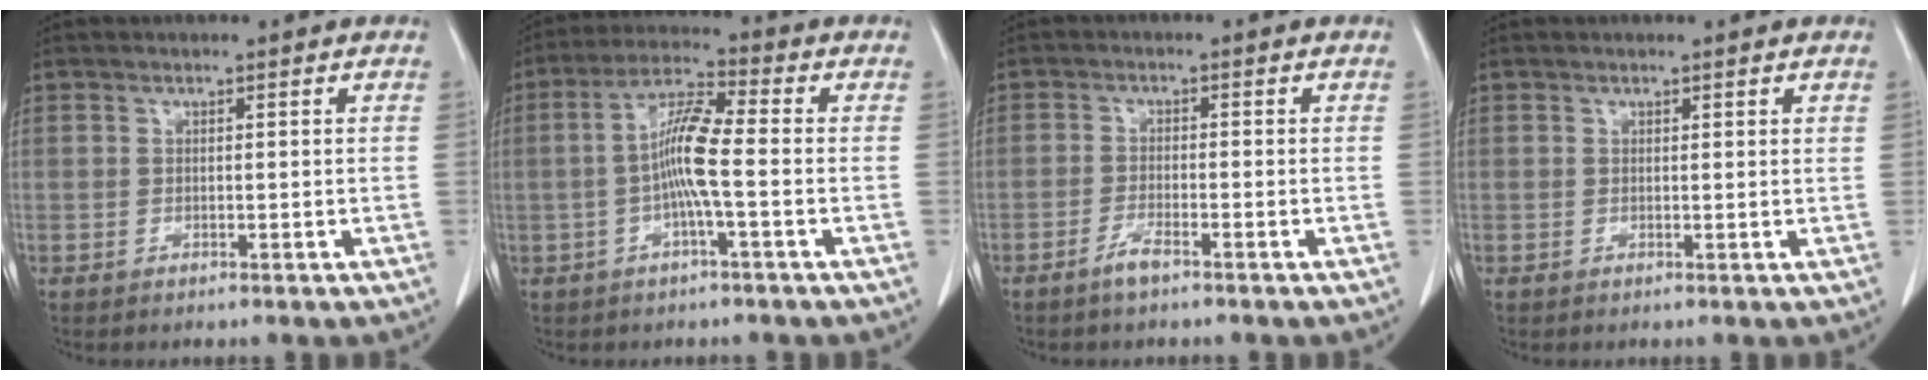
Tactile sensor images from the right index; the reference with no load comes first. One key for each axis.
{"total": 7.7, "fx": -1.1, "fy": 0.5, "fz": 7.6, "tx": -0.154, "ty": 0.012, "tz": -0.027}
{"total": 2.5, "fx": -1.9, "fy": 0.3, "fz": 1.7, "tx": -0.040, "ty": 0.000, "tz": -0.034}
{"total": 0.5, "fx": 0.4, "fy": 0.0, "fz": 0.3, "tx": -0.003, "ty": -0.001, "tz": 0.005}